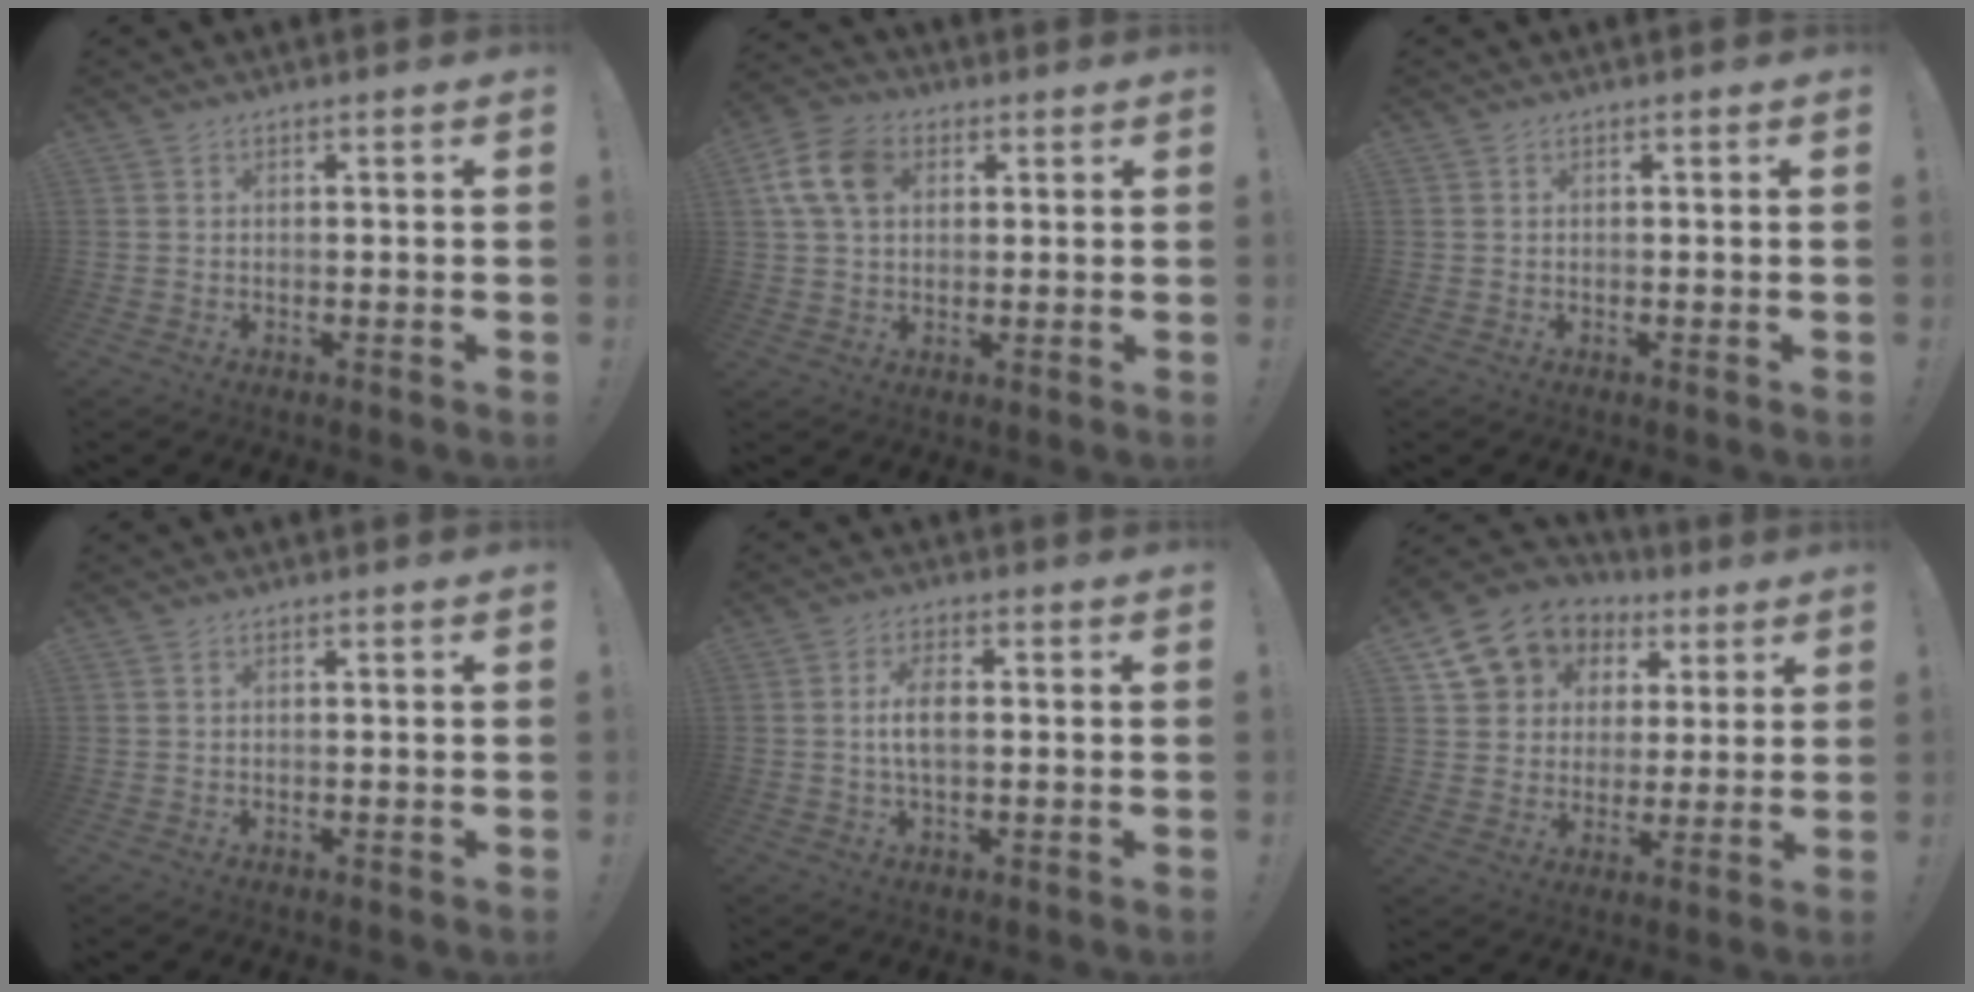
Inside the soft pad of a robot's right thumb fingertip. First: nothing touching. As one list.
[{"total": 11.6, "force": [3.5, 8.2, 7.3], "torque": [-0.141, 0.010, 0.070]}, {"total": 0.0}, {"total": 0.0}, {"total": 6.0, "force": [0.0, 2.6, 5.4], "torque": [-0.092, 0.003, -0.002]}, {"total": 12.2, "force": [6.5, 9.7, 3.5], "torque": [-0.055, -0.044, 0.135]}]